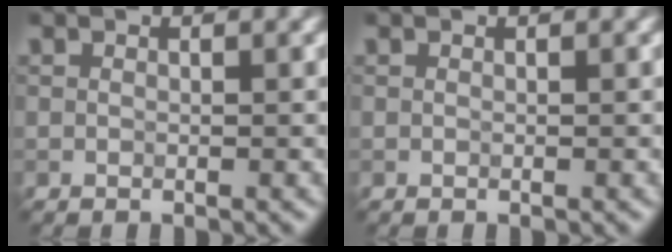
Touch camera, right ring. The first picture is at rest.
{"total": 0.0}